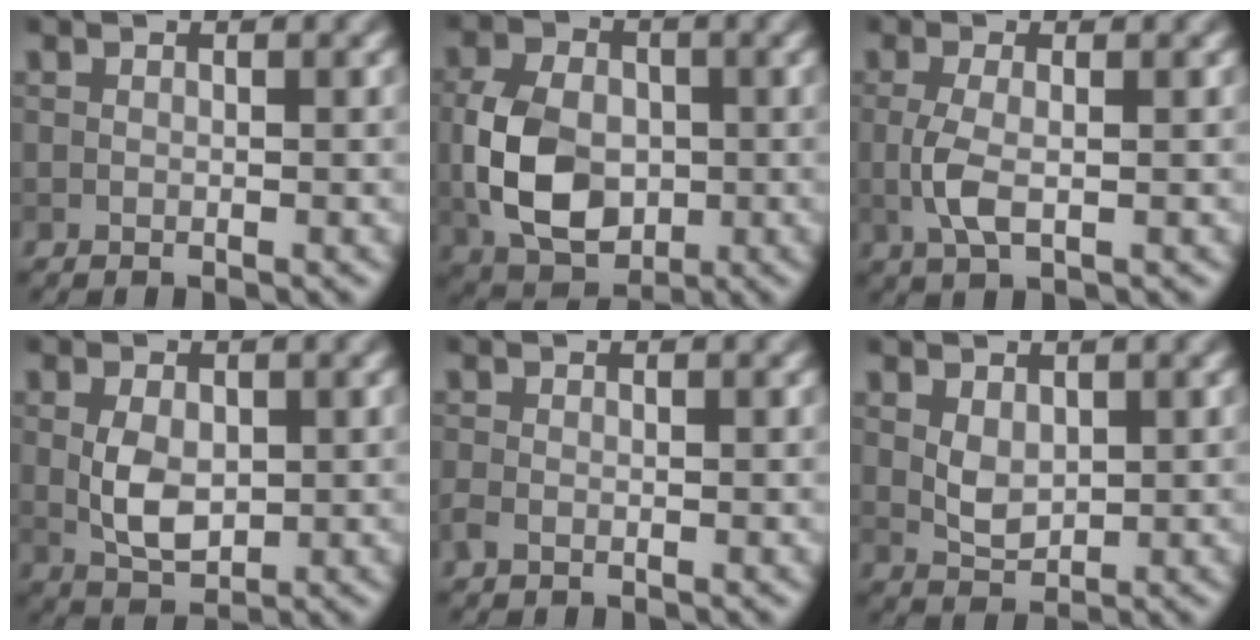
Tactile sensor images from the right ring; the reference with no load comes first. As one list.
[{"total": 7.7, "force": [-1.0, 5.4, 5.4], "torque": [-0.113, 0.000, -0.026]}, {"total": 2.8, "force": [-0.4, 1.0, 2.6], "torque": [-0.061, -0.004, -0.009]}, {"total": 3.7, "force": [0.0, 2.3, 2.9], "torque": [-0.063, -0.001, 0.005]}, {"total": 0.9, "force": [-0.5, 0.5, 0.6], "torque": [-0.014, -0.002, -0.012]}, {"total": 2.3, "force": [0.5, 1.5, 1.7], "torque": [-0.037, -0.003, 0.015]}]